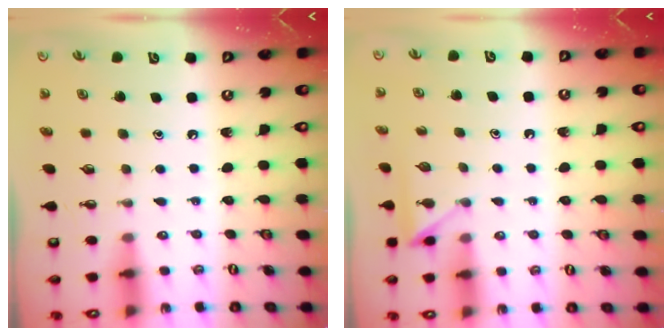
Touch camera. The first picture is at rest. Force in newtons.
{"total": 4.4, "press": 4.4, "slide": 0.3}